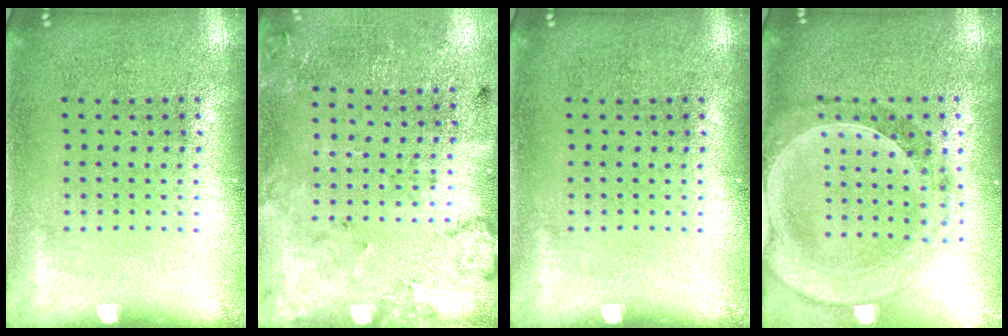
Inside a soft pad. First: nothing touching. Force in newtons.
{"total": 2.2, "press": 1.4, "slide": 1.7}
{"total": 0.0}
{"total": 1.5, "press": 1.4, "slide": 0.3}